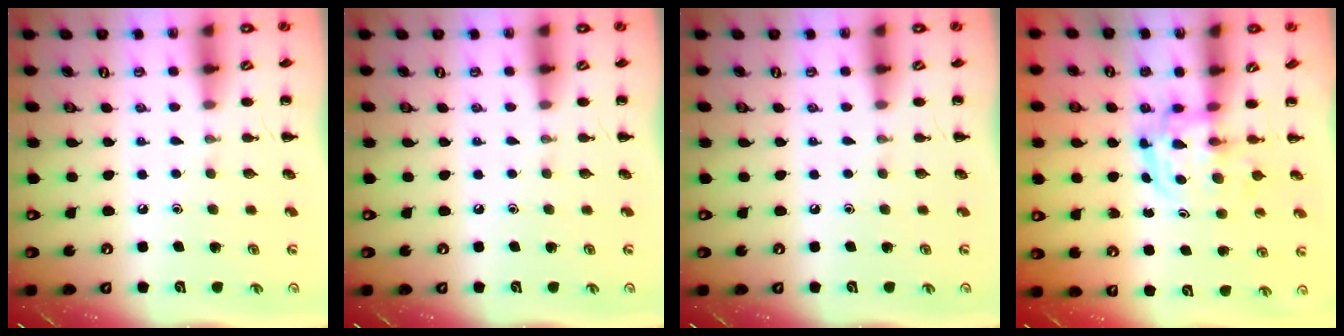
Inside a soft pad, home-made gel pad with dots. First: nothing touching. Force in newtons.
{"total": 0.0}
{"total": 0.0}
{"total": 2.7, "press": 2.7, "slide": 0.3}